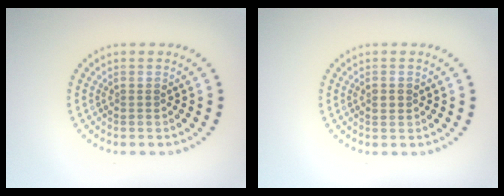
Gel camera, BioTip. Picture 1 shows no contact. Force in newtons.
{"total": 1.2, "press": 1.2, "slide": 0.0}